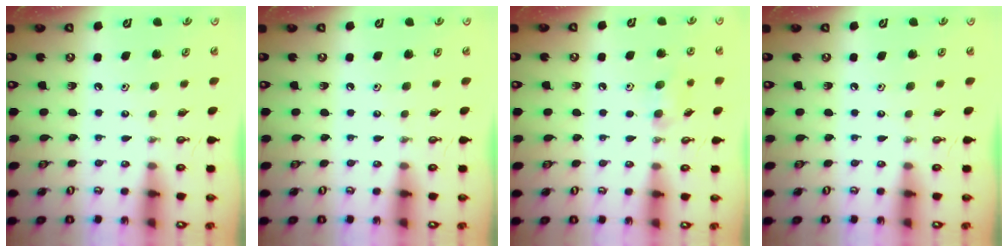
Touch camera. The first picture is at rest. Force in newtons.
{"total": 0.0}
{"total": 7.1, "press": 6.9, "slide": 1.7}
{"total": 0.0}